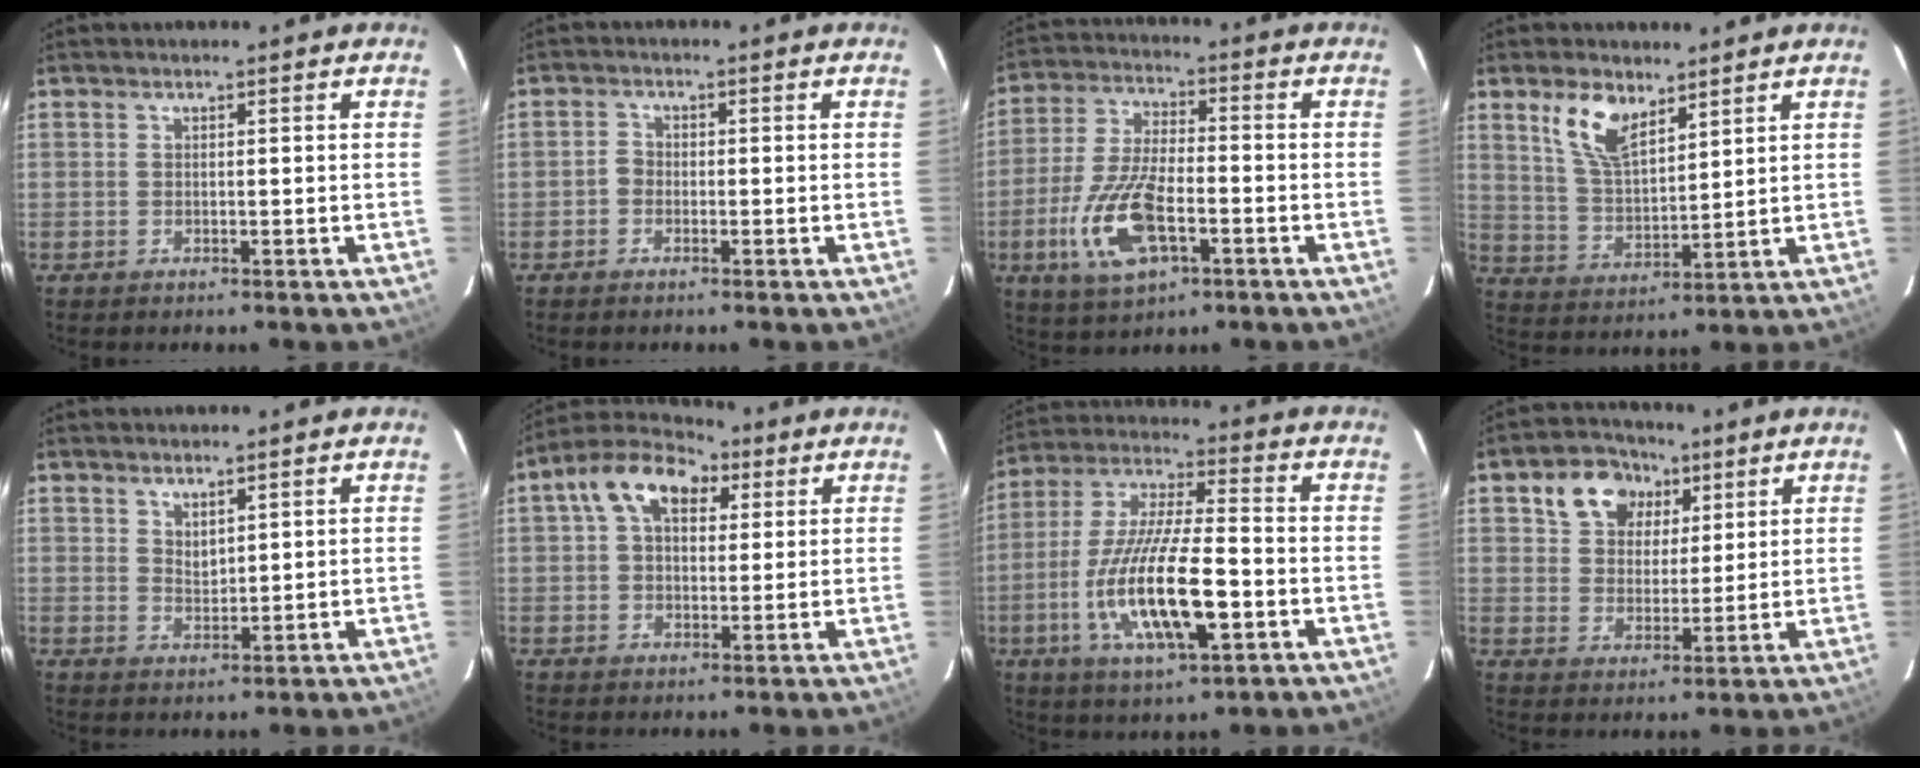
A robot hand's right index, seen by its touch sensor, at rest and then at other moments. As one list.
[{"total": 1.6, "force": [-1.0, 1.2, 0.5], "torque": [-0.008, 0.005, -0.022]}, {"total": 13.9, "force": [-5.0, 5.8, 11.6], "torque": [-0.252, -0.009, -0.091]}, {"total": 9.0, "force": [5.6, 3.9, 5.8], "torque": [-0.112, 0.007, 0.117]}, {"total": 2.6, "force": [2.0, 1.0, 1.3], "torque": [-0.020, -0.003, 0.037]}, {"total": 11.2, "force": [4.3, 7.3, 7.3], "torque": [-0.137, 0.045, 0.064]}, {"total": 17.7, "force": [-5.1, 4.7, 16.3], "torque": [-0.330, -0.015, -0.093]}, {"total": 9.9, "force": [4.9, 7.5, 4.2], "torque": [-0.089, 0.030, 0.088]}]